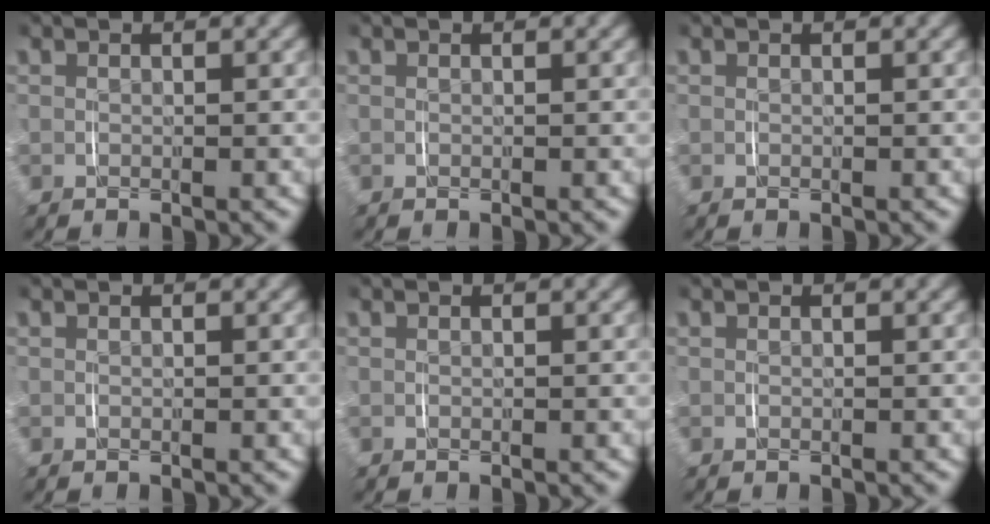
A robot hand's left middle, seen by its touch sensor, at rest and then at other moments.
{"total": 0.0}
{"total": 0.0}
{"total": 0.0}
{"total": 0.0}
{"total": 0.0}